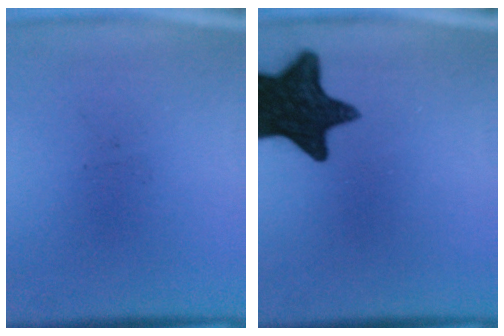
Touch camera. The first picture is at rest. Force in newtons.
{"total": 15.2}